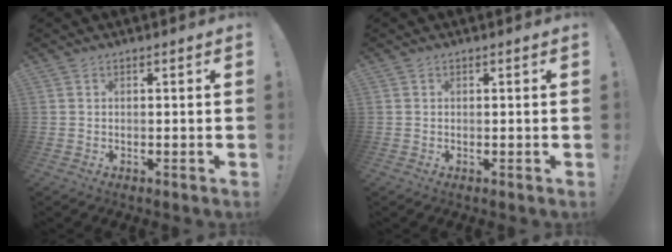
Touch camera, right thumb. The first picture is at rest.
{"total": 0.0}